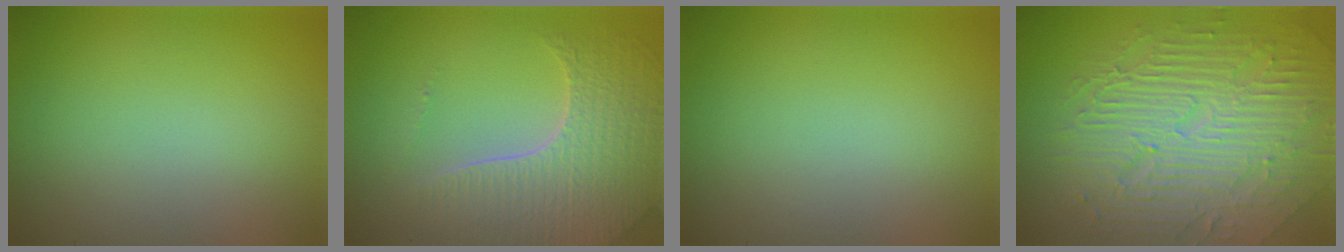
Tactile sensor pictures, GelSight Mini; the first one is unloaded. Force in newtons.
{"total": 6.1, "press": 4.9, "slide": 3.7}
{"total": 0.0}
{"total": 9.8, "press": 6.5, "slide": 7.3}